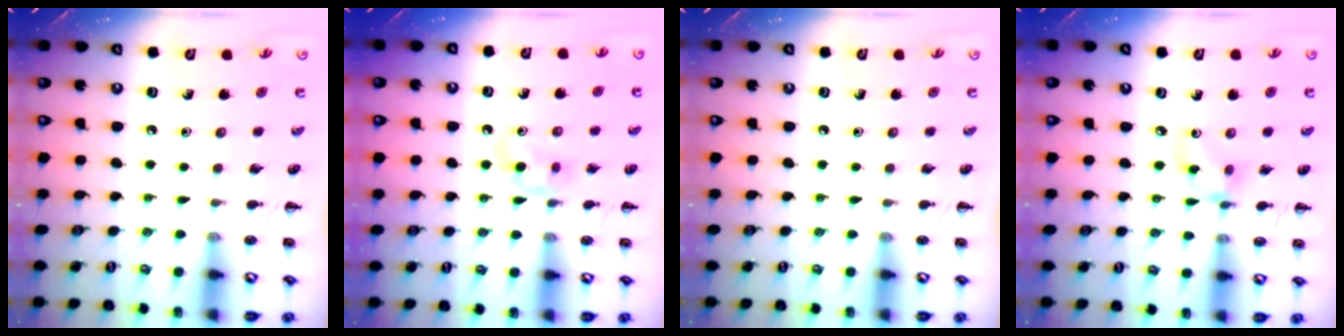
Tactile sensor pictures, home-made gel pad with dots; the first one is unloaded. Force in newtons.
{"total": 5.1, "press": 4.7, "slide": 1.9}
{"total": 0.0}
{"total": 5.1, "press": 5.1, "slide": 0.3}